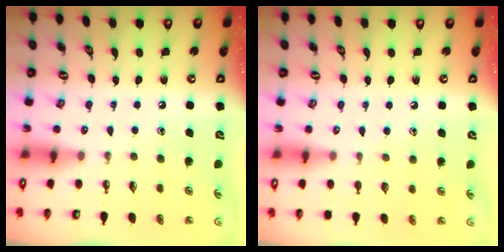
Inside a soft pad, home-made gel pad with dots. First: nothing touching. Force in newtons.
{"total": 3.7, "press": 3.7, "slide": 0.4}